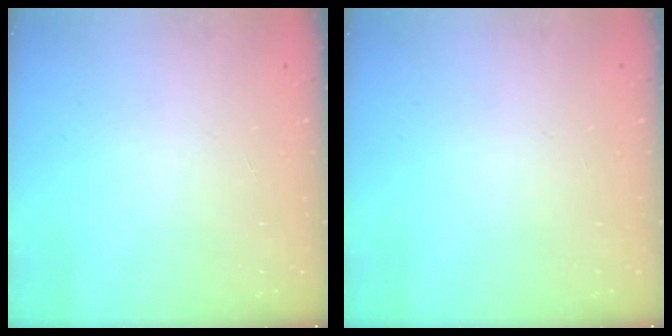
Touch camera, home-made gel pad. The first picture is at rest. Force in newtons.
{"total": 0.0}